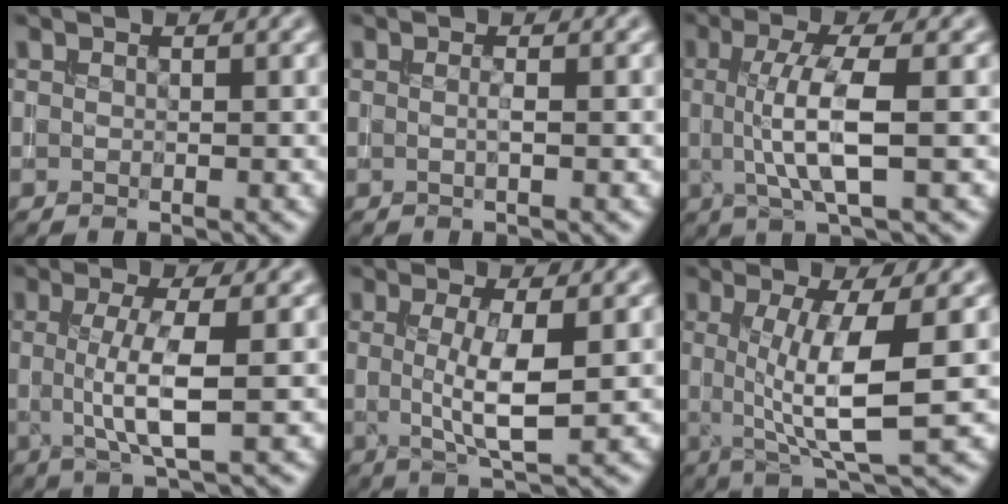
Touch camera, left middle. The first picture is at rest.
{"total": 0.7, "force": [-0.1, 0.1, 0.7], "torque": [-0.013, 0.003, -0.004]}
{"total": 5.4, "force": [-0.1, 1.2, 5.3], "torque": [-0.109, 0.001, -0.002]}
{"total": 4.7, "force": [-0.2, 1.1, 4.6], "torque": [-0.088, -0.001, -0.003]}
{"total": 4.5, "force": [0.0, 0.9, 4.4], "torque": [-0.083, -0.004, 0.004]}
{"total": 7.1, "force": [0.3, 1.6, 6.9], "torque": [-0.110, -0.003, 0.006]}